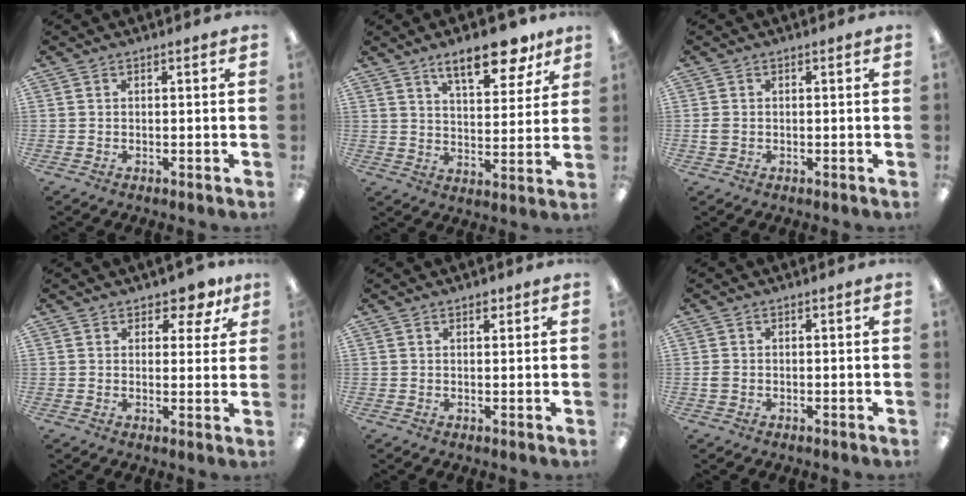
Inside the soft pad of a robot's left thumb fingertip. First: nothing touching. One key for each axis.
{"total": 13.6, "fx": 9.5, "fy": 5.1, "fz": 8.3, "tx": -0.113, "ty": -0.045, "tz": 0.158}
{"total": 1.7, "fx": -0.2, "fy": 1.4, "fz": 0.9, "tx": -0.015, "ty": 0.005, "tz": -0.004}
{"total": 5.6, "fx": 4.0, "fy": 3.0, "fz": 2.5, "tx": -0.022, "ty": -0.024, "tz": 0.066}
{"total": 1.6, "fx": 1.2, "fy": 0.9, "fz": 0.7, "tx": 0.000, "ty": -0.006, "tz": 0.018}
{"total": 1.3, "fx": -0.2, "fy": 1.1, "fz": 0.7, "tx": -0.012, "ty": 0.004, "tz": -0.005}